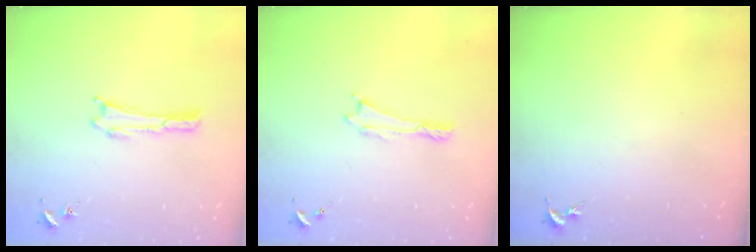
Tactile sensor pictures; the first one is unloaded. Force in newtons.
{"total": 0.0}
{"total": 0.0}